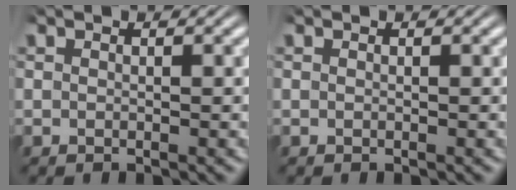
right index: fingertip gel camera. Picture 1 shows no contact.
{"total": 0.0}